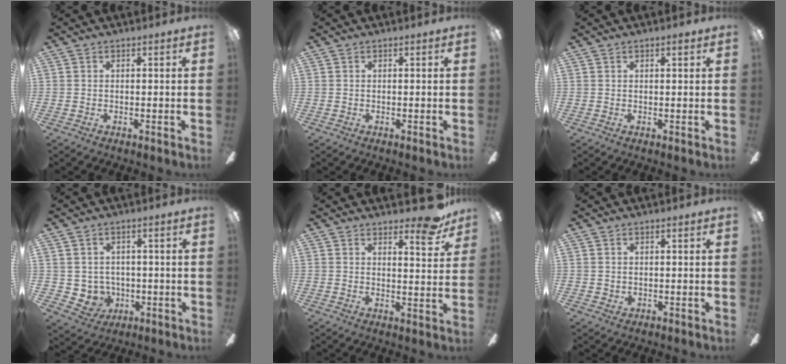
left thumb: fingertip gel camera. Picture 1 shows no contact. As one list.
[{"total": 0.0}, {"total": 1.3, "force": [0.9, 0.3, 1.0], "torque": [-0.012, -0.001, 0.012]}, {"total": 4.8, "force": [1.3, 4.6, 0.4], "torque": [-0.027, -0.011, 0.028]}, {"total": 9.1, "force": [6.7, 2.4, 5.6], "torque": [-0.067, -0.038, 0.110]}, {"total": 1.0, "force": [0.6, 0.8, 0.2], "torque": [-0.006, 0.004, 0.011]}]